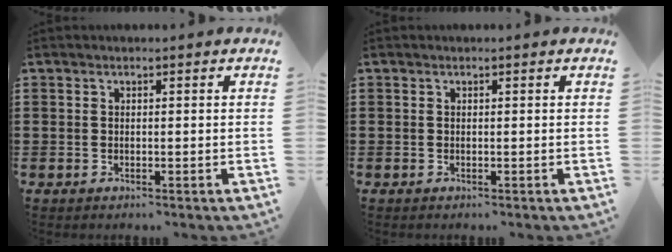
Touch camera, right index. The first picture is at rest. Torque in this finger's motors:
{"motor_torque": [-2.14, 0.00, -1.06, -0.21]}